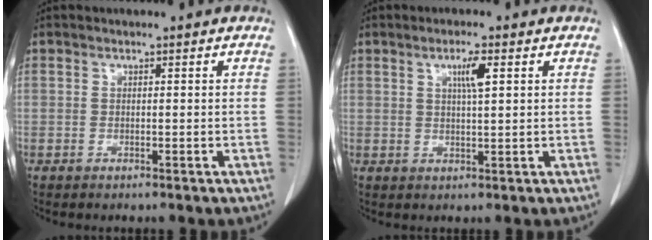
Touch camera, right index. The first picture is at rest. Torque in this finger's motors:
{"motor_torque": [0.06, 0.18, 0.06, 0.04]}